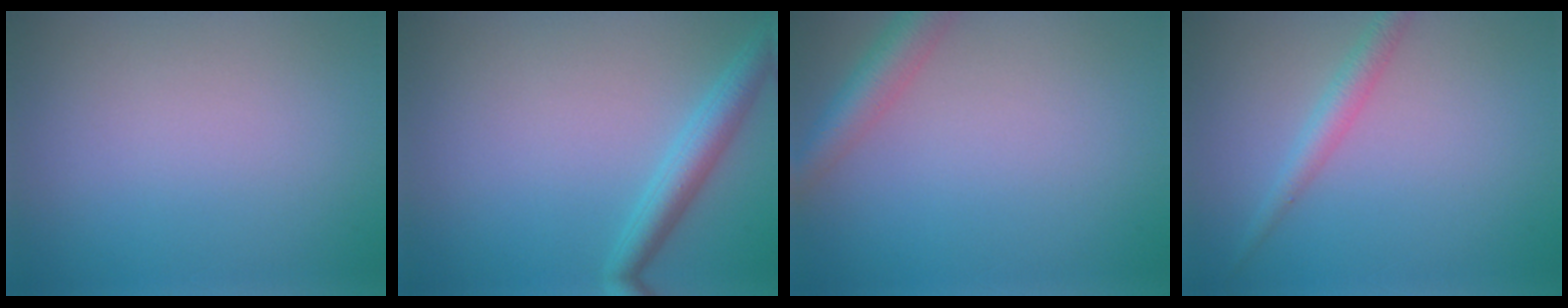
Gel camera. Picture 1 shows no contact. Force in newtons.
{"total": 3.2, "press": 3.2, "slide": 0.1}
{"total": 3.5, "press": 3.5, "slide": 0.1}
{"total": 2.1, "press": 2.1, "slide": 0.1}